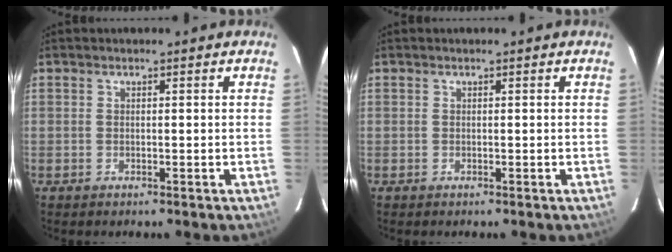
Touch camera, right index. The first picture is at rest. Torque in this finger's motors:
{"motor_torque": [0.00, 0.00, 0.01, 0.00]}